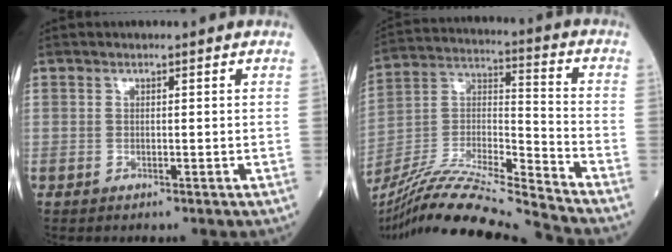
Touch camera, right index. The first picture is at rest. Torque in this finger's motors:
{"motor_torque": [-0.19, -0.30, 0.34, 0.05]}